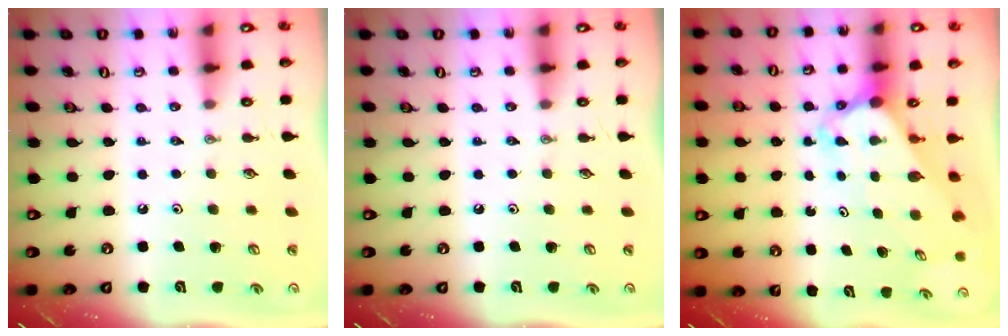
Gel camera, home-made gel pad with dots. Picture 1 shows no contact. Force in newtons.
{"total": 0.0}
{"total": 4.0, "press": 4.0, "slide": 0.3}